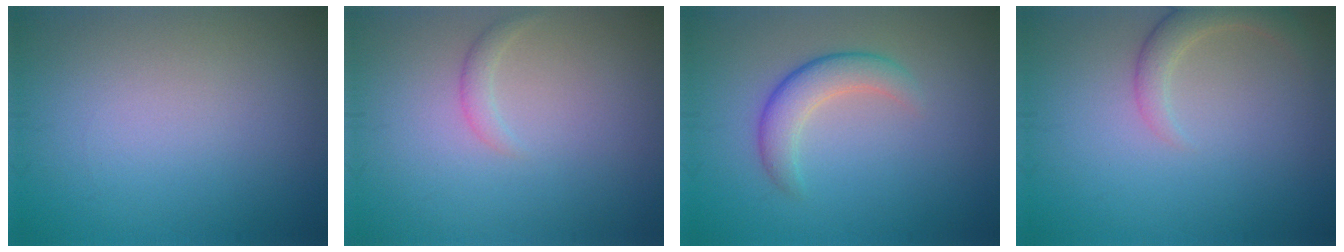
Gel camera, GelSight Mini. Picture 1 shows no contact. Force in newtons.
{"total": 1.1, "press": 1.1, "slide": 0.1}
{"total": 3.3, "press": 3.3, "slide": 0.0}
{"total": 2.6, "press": 2.5, "slide": 0.4}